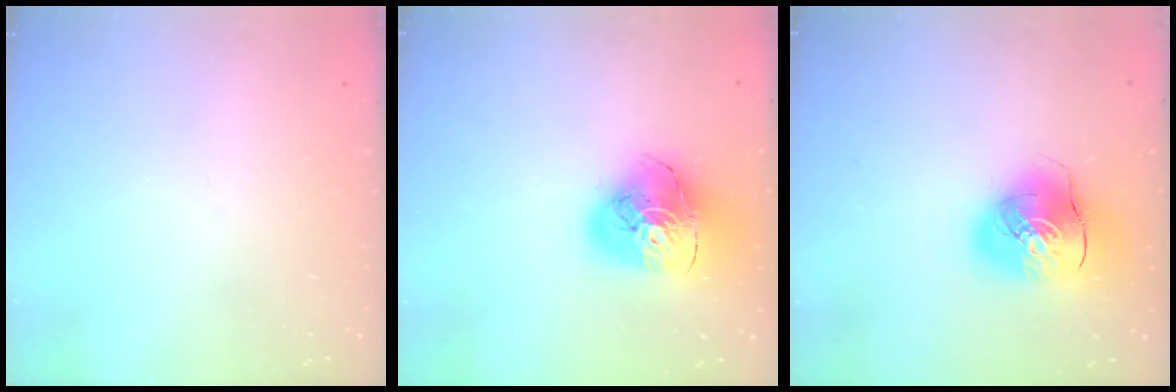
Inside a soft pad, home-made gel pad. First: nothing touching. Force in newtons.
{"total": 18.7, "press": 18.6, "slide": 2.1}
{"total": 13.9, "press": 13.7, "slide": 2.4}